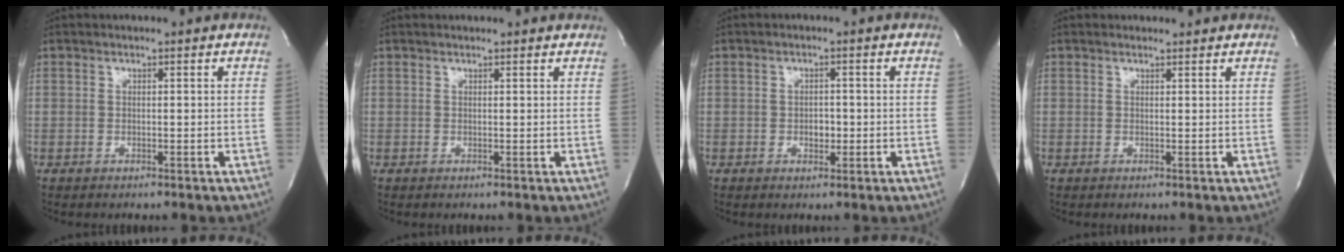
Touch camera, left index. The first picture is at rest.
{"total": 3.9, "force": [3.7, 0.5, 0.9], "torque": [-0.016, 0.018, 0.035]}
{"total": 1.7, "force": [-0.4, 1.2, 1.2], "torque": [-0.018, 0.000, -0.005]}
{"total": 1.5, "force": [1.5, 0.3, -0.1], "torque": [-0.013, 0.004, 0.019]}